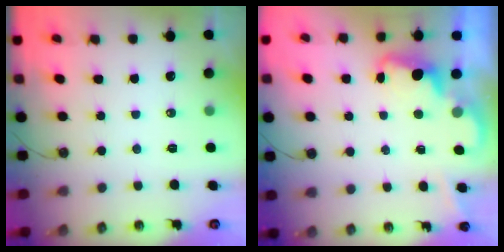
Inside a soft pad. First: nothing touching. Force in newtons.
{"total": 2.0, "press": 1.9, "slide": 0.5}